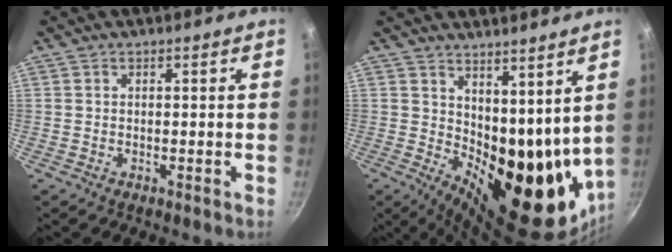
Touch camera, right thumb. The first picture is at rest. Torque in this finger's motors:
{"motor_torque": [-1.21, 2.35, 1.39, 0.32, 0.24]}